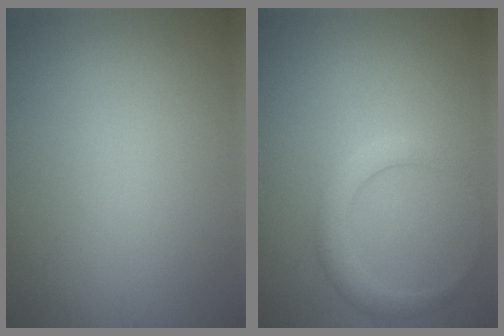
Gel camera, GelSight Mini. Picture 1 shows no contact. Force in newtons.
{"total": 2.4, "press": 2.4, "slide": 0.1}